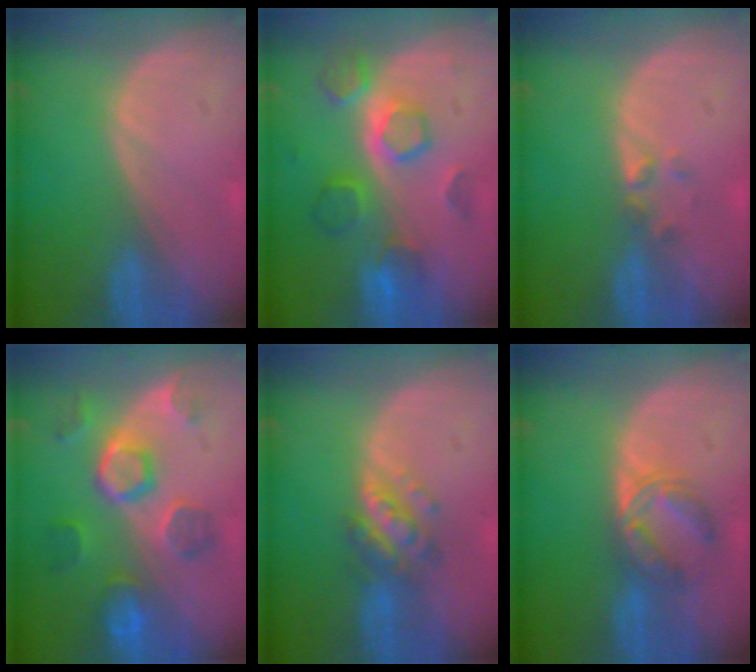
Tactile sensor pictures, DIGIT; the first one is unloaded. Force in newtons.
{"total": 8.2, "press": 7.7, "slide": 2.9}
{"total": 1.6, "press": 1.4, "slide": 0.9}
{"total": 8.3, "press": 8.2, "slide": 1.2}
{"total": 5.9, "press": 5.2, "slide": 2.8}
{"total": 5.5, "press": 5.4, "slide": 1.1}